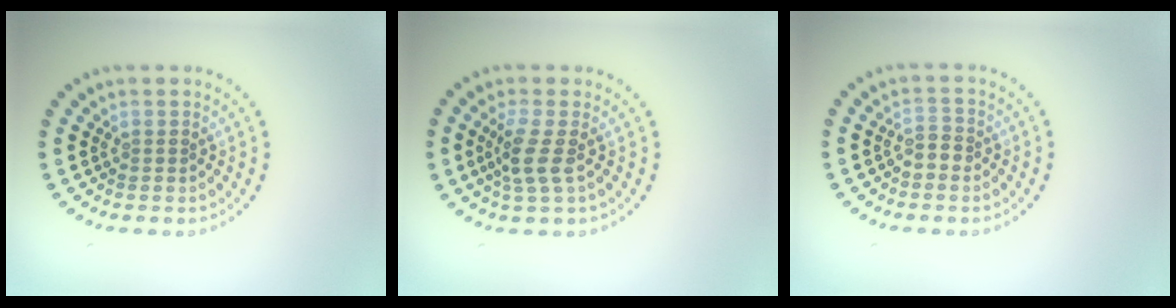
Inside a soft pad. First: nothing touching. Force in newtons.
{"total": 2.6, "press": 2.1, "slide": 1.6}
{"total": 1.3, "press": 1.2, "slide": 0.5}